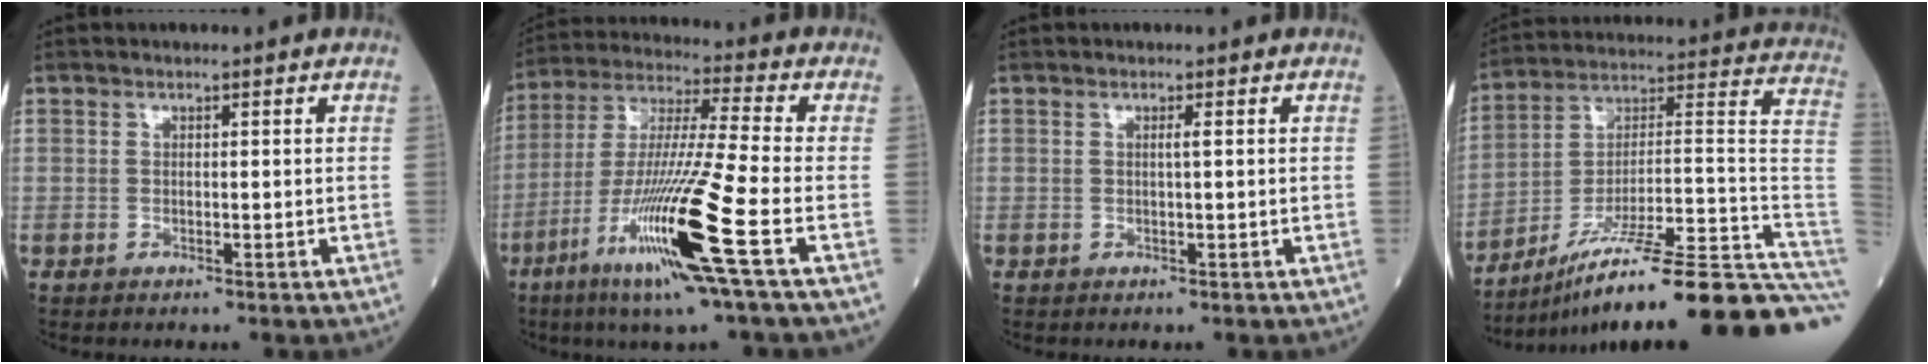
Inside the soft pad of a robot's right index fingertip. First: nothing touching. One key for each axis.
{"total": 17.5, "fx": -7.2, "fy": -1.3, "fz": 15.9, "tx": -0.332, "ty": -0.031, "tz": -0.140}
{"total": 0.7, "fx": 0.1, "fy": -0.2, "fz": 0.6, "tx": -0.013, "ty": -0.001, "tz": 0.003}
{"total": 28.8, "fx": -21.2, "fy": 0.1, "fz": 19.5, "tx": -0.184, "ty": 0.020, "tz": -0.327}